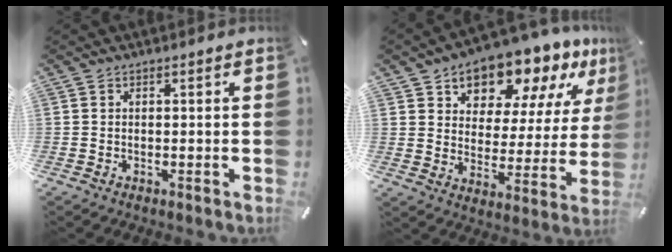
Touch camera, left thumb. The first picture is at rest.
{"total": 13.0, "force": [11.2, 5.9, 2.6], "torque": [-0.050, -0.100, 0.199]}